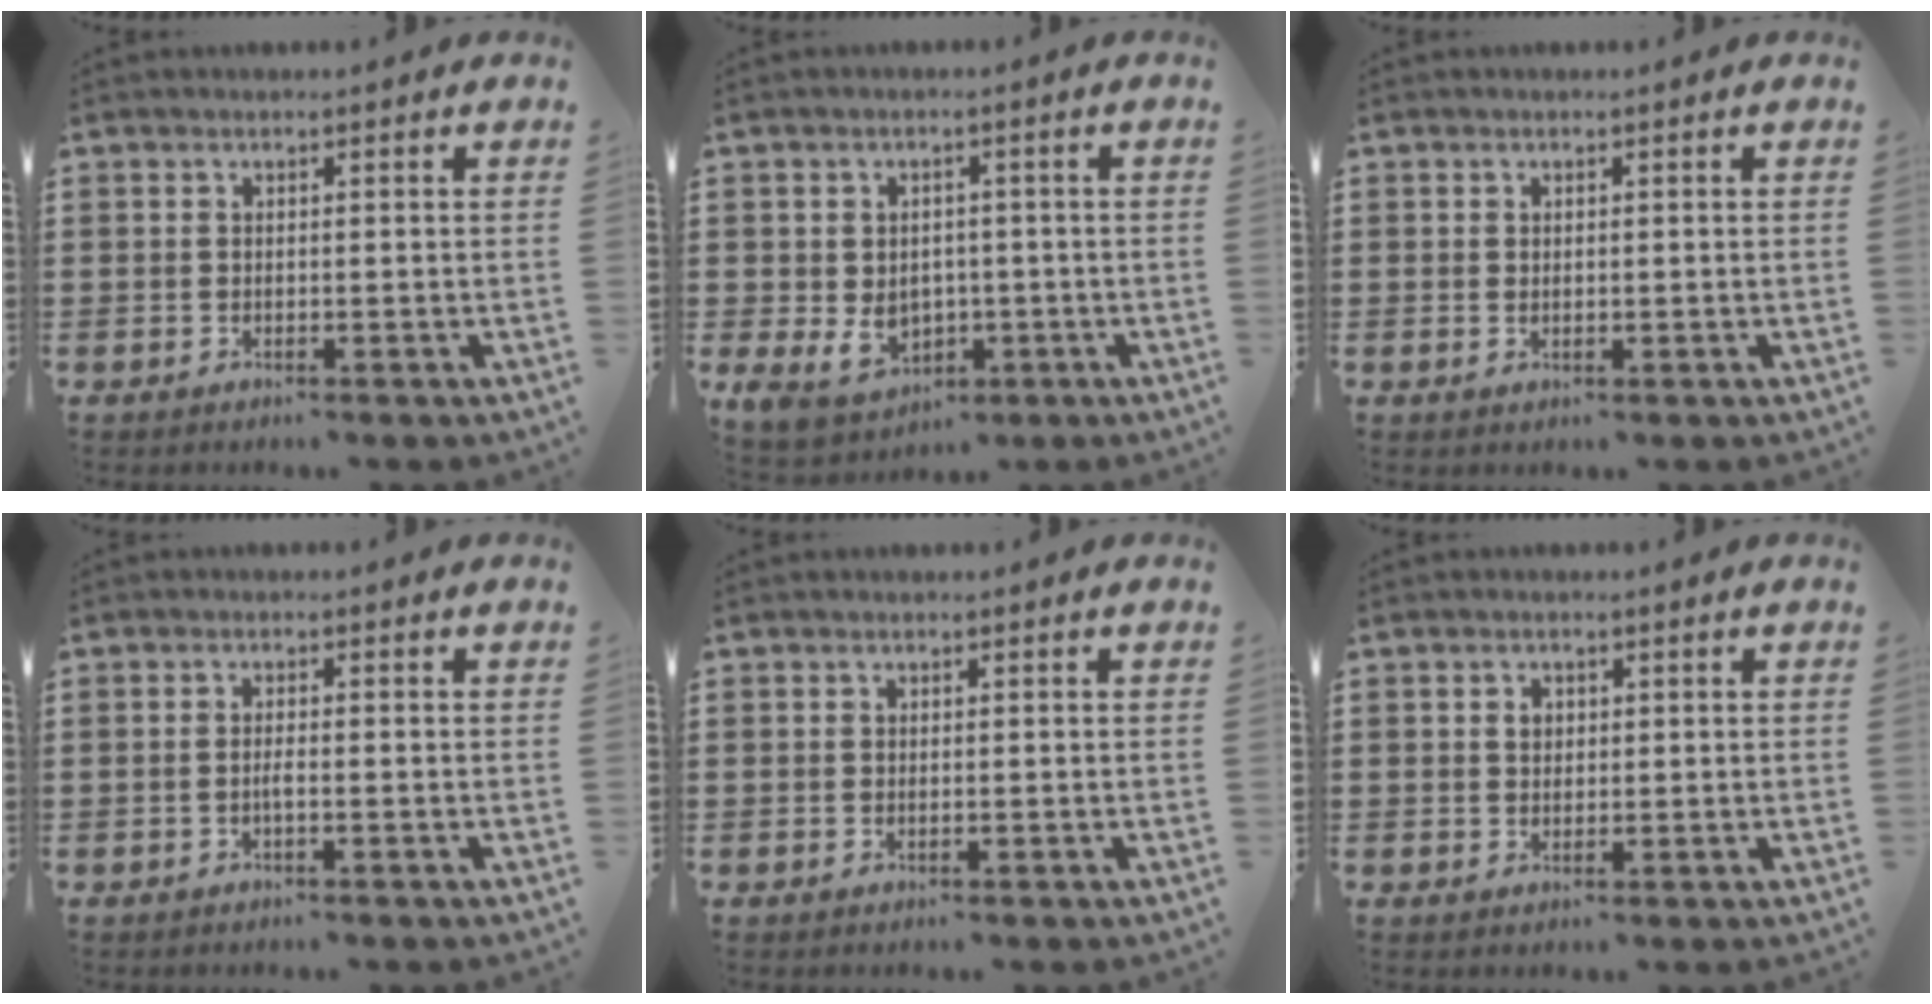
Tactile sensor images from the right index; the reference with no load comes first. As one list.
[{"total": 5.1, "force": [-0.7, 4.3, 2.7], "torque": [-0.064, 0.000, -0.015]}, {"total": 0.5, "force": [0.2, 0.4, 0.3], "torque": [-0.007, 0.003, 0.004]}, {"total": 1.4, "force": [-0.6, 0.1, 1.3], "torque": [-0.025, -0.001, -0.010]}, {"total": 0.0}, {"total": 1.5, "force": [0.5, 1.2, 0.8], "torque": [-0.017, 0.006, 0.008]}]